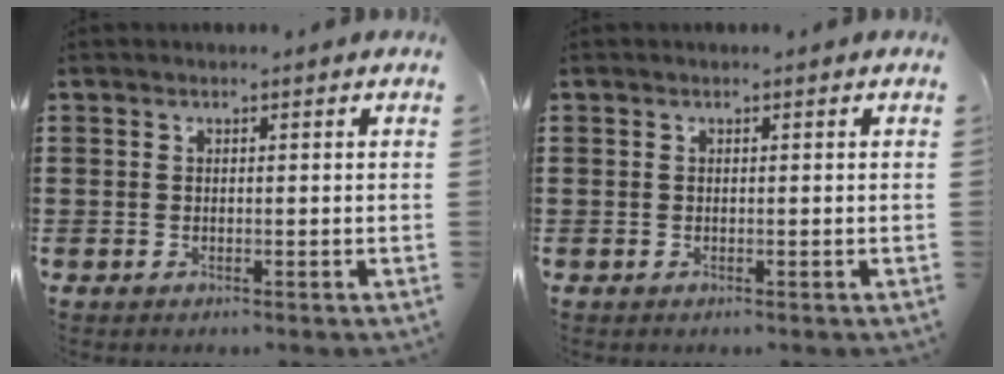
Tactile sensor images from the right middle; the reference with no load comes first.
{"total": 0.0}